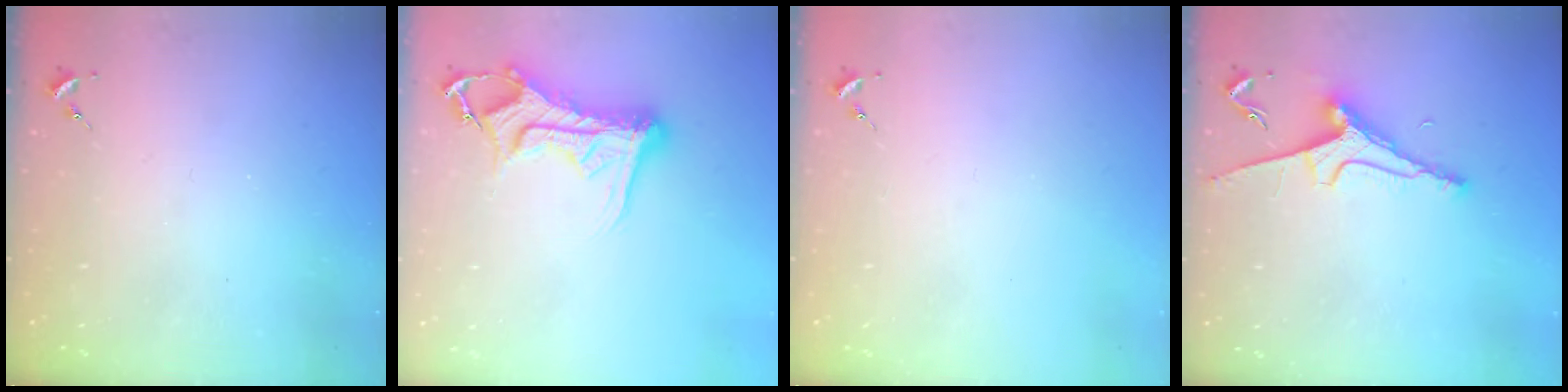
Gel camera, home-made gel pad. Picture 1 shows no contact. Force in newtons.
{"total": 14.1, "press": 14.0, "slide": 1.6}
{"total": 0.0}
{"total": 8.0, "press": 7.9, "slide": 1.2}